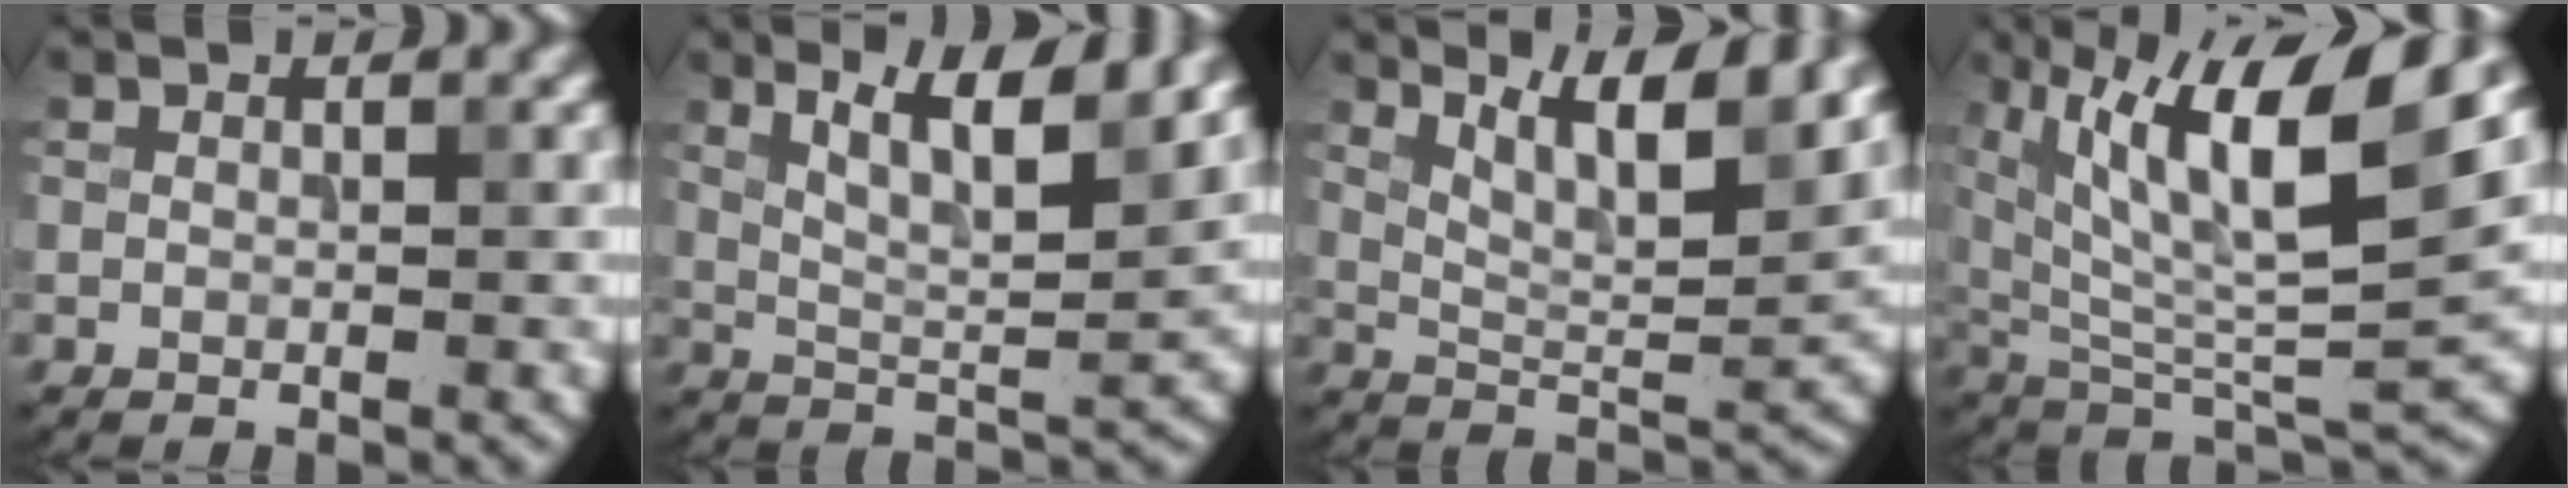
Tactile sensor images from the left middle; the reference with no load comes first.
{"total": 7.7, "force": [4.0, 1.7, 6.3], "torque": [-0.103, -0.002, 0.073]}
{"total": 9.7, "force": [6.3, 2.4, 7.0], "torque": [-0.106, 0.003, 0.097]}
{"total": 13.4, "force": [5.9, 3.9, 11.4], "torque": [-0.193, 0.005, 0.108]}